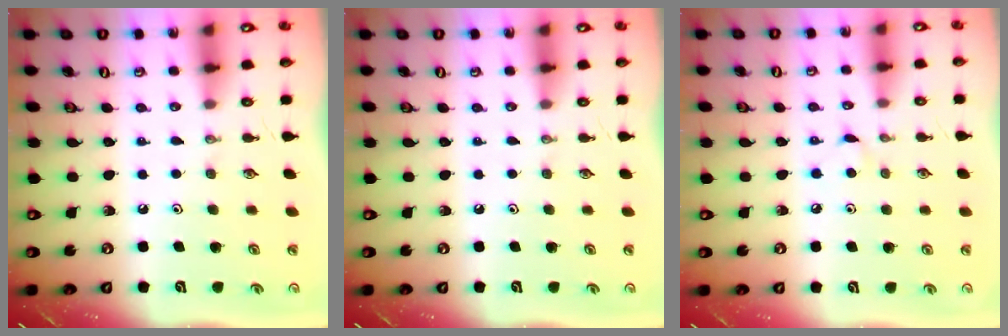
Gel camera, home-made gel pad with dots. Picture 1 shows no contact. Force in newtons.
{"total": 0.0}
{"total": 3.9, "press": 3.9, "slide": 0.5}